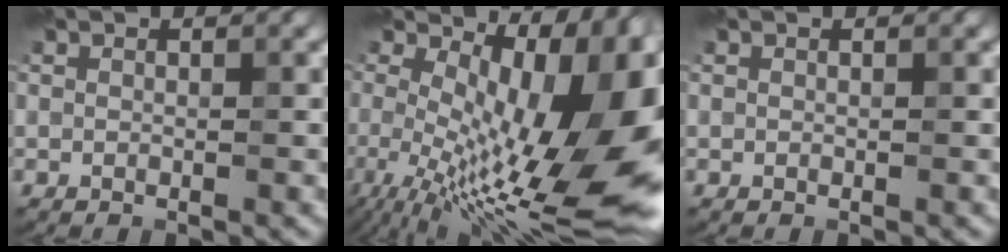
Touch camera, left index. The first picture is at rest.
{"total": 15.5, "force": [0.1, 5.5, 14.5], "torque": [-0.183, -0.005, 0.015]}
{"total": 0.0}